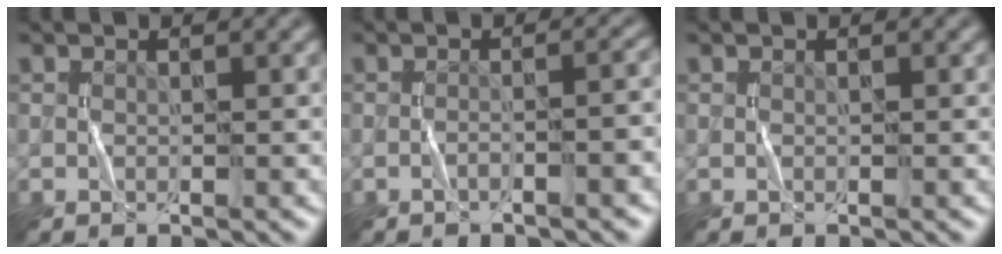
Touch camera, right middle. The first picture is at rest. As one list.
[{"total": 2.8, "force": [-1.7, 0.6, 2.2], "torque": [-0.021, 0.017, -0.030]}, {"total": 0.0}]